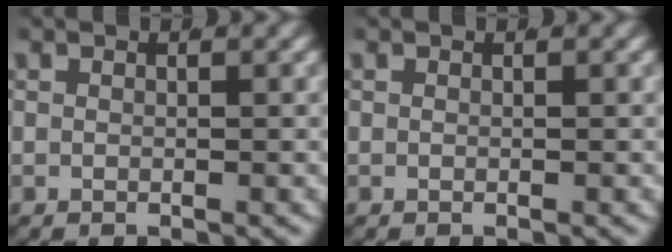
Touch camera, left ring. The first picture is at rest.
{"total": 0.0}